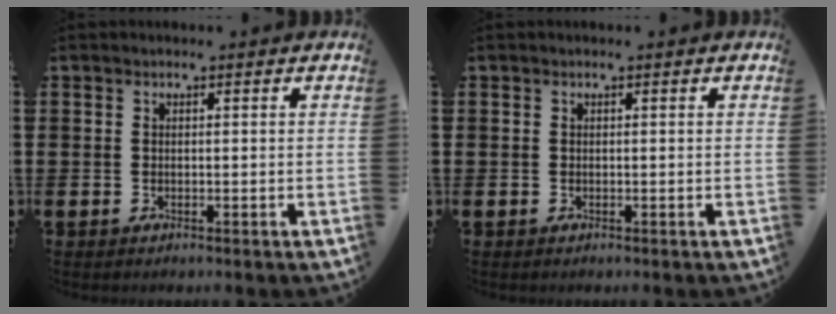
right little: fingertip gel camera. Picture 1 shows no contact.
{"total": 0.0}